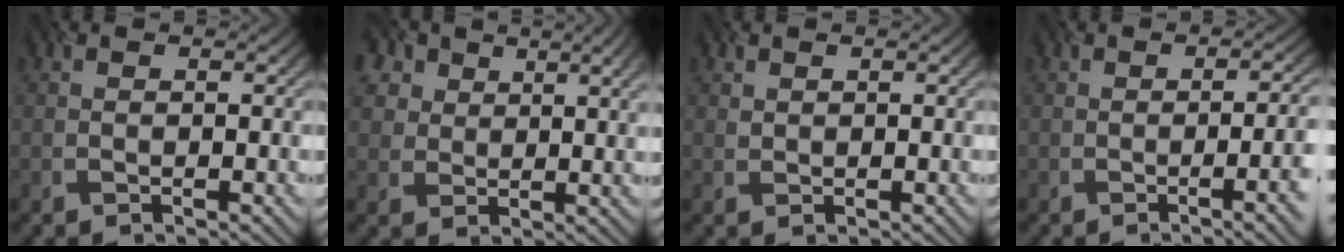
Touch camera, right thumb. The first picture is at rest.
{"total": 8.0, "force": [4.9, 5.1, 3.8], "torque": [-0.093, 0.013, 0.093]}
{"total": 0.9, "force": [0.7, 0.6, -0.1], "torque": [0.000, 0.004, 0.024]}
{"total": 7.5, "force": [-2.4, 2.5, 6.6], "torque": [-0.060, 0.000, -0.029]}